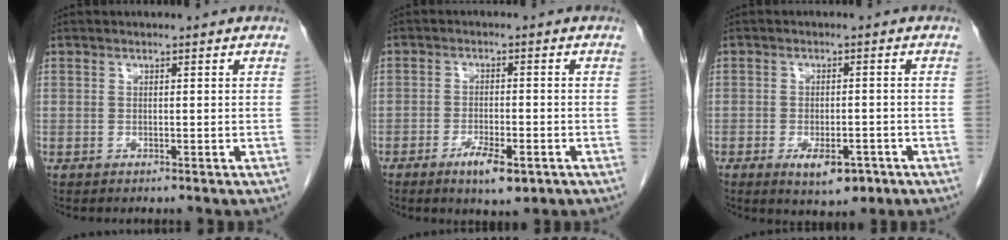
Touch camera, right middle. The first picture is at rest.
{"total": 5.3, "force": [-2.9, 1.5, 4.1], "torque": [-0.072, -0.005, -0.041]}
{"total": 5.6, "force": [-2.9, 2.3, 4.1], "torque": [-0.063, -0.003, -0.035]}